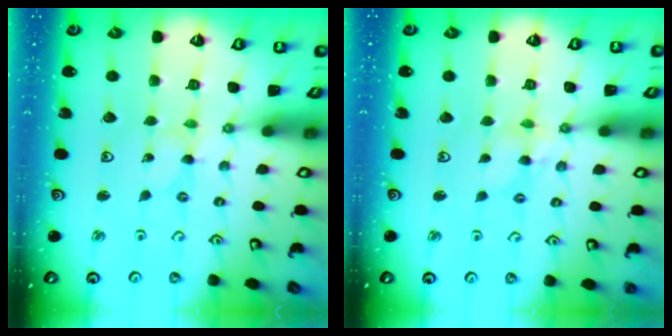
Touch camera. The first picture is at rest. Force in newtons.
{"total": 3.9, "press": 3.8, "slide": 0.3}